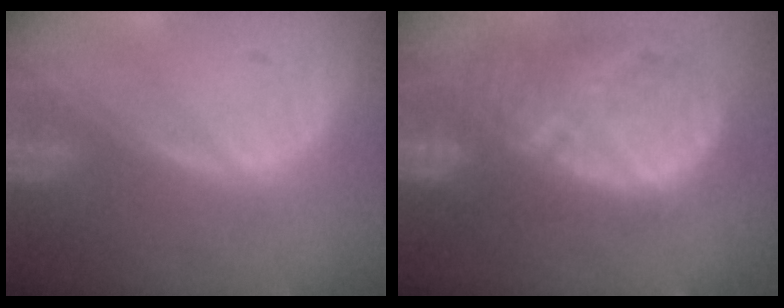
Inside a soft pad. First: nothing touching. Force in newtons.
{"total": 12.8, "press": 11.3, "slide": 6.0}